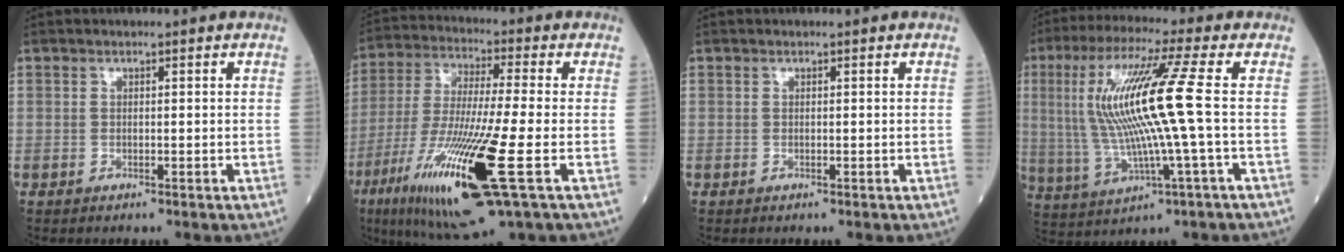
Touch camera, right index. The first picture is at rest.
{"total": 19.5, "force": [-7.6, 1.1, 17.9], "torque": [-0.374, -0.048, -0.138]}
{"total": 0.0}
{"total": 14.7, "force": [1.1, -0.5, 14.6], "torque": [-0.309, 0.010, 0.018]}